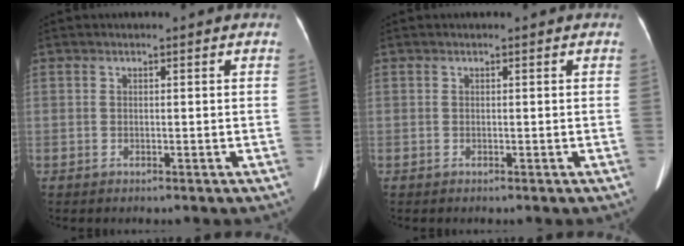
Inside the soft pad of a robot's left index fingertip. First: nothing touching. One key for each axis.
{"total": 0.0}